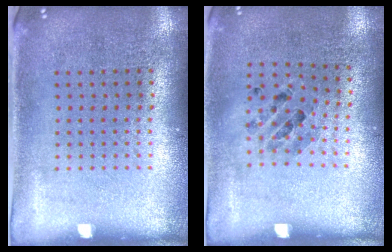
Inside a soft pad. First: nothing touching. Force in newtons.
{"total": 0.8, "press": 0.8, "slide": 0.2}